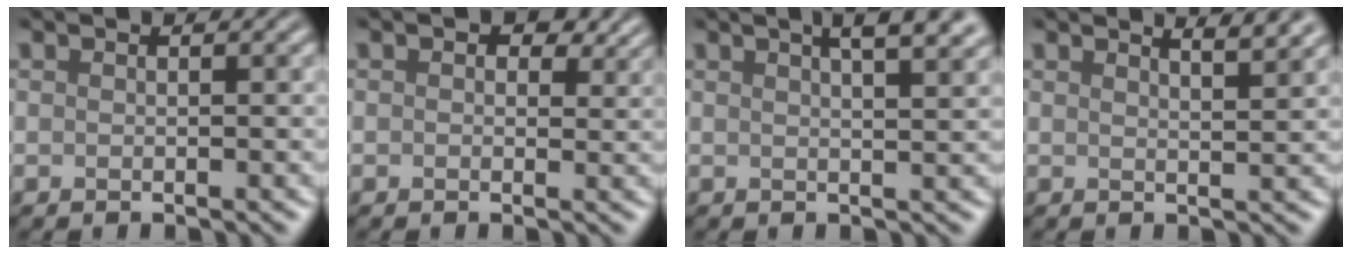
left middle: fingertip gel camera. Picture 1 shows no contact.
{"total": 3.1, "force": [1.4, 1.8, 2.1], "torque": [-0.025, 0.001, 0.017]}
{"total": 7.2, "force": [4.1, 2.9, 5.1], "torque": [-0.024, 0.045, 0.027]}
{"total": 4.5, "force": [3.5, 1.3, 2.6], "torque": [-0.002, 0.024, 0.016]}